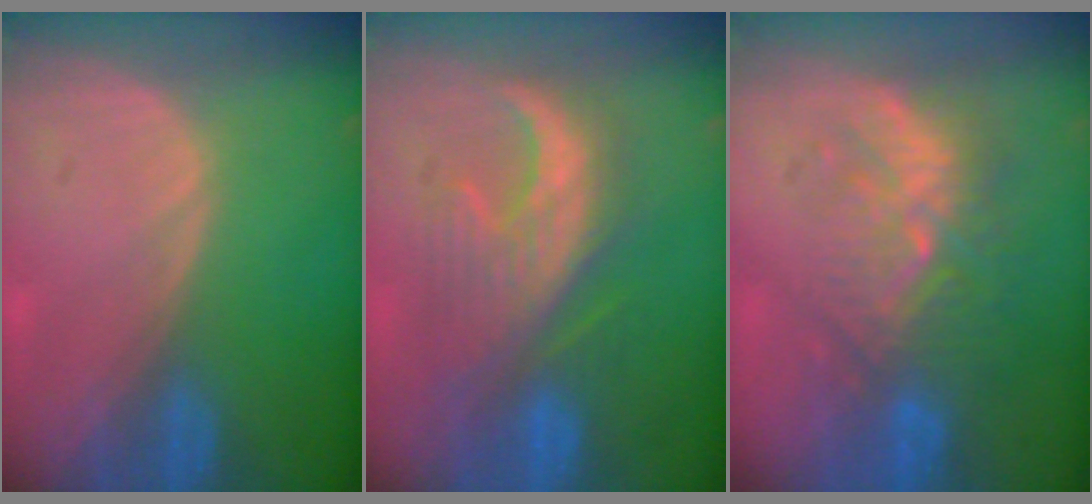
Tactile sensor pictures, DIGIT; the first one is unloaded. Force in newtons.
{"total": 9.1, "press": 9.1, "slide": 0.5}
{"total": 9.2, "press": 8.8, "slide": 2.6}